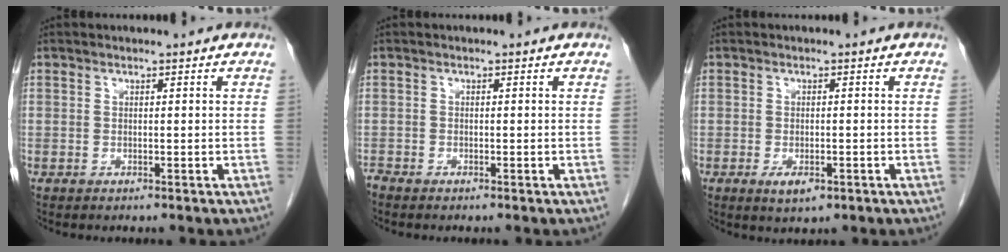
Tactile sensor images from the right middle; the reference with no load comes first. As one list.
[{"total": 0.7, "force": [-0.7, -0.1, 0.0], "torque": [-0.006, -0.004, -0.016]}, {"total": 3.0, "force": [-1.4, 1.3, 2.3], "torque": [-0.039, -0.001, -0.015]}]